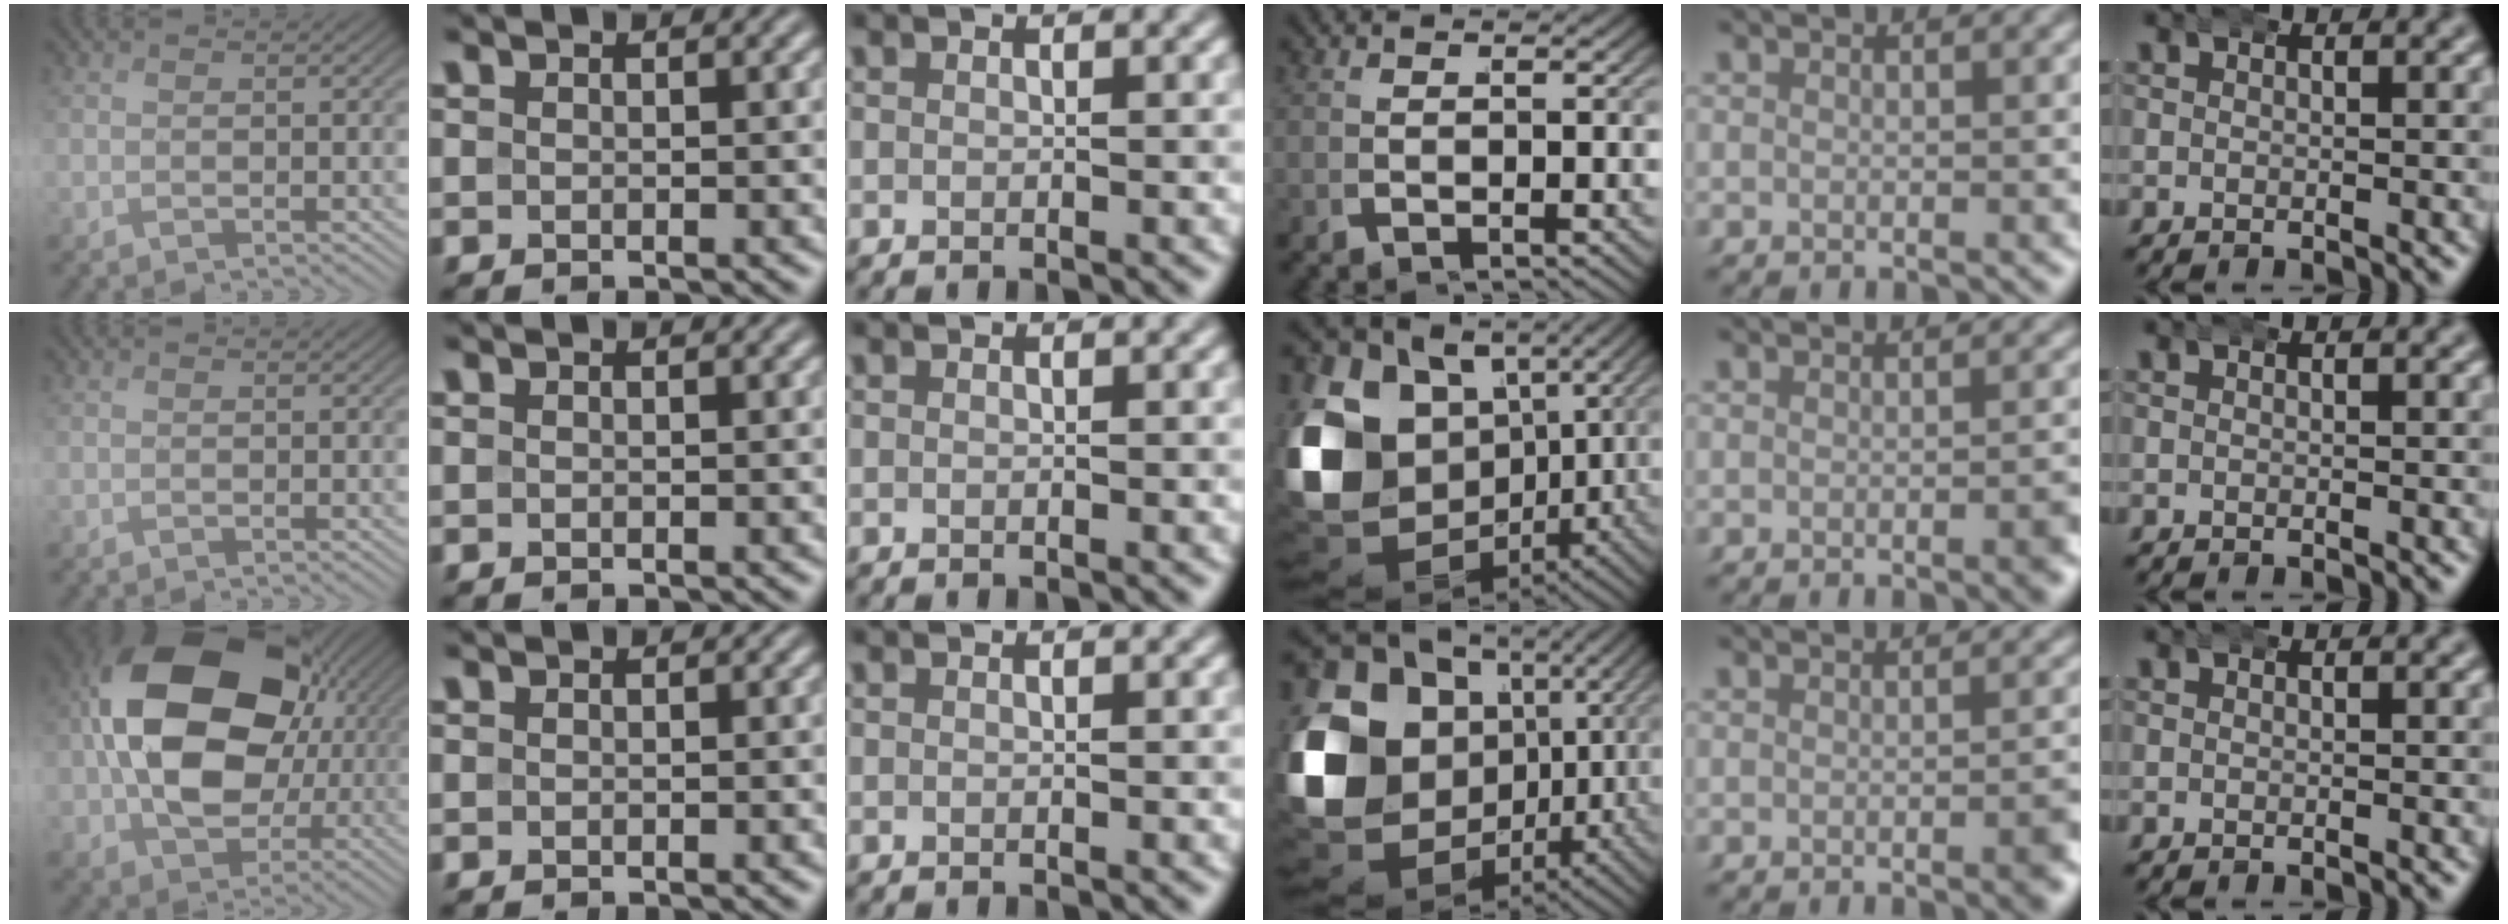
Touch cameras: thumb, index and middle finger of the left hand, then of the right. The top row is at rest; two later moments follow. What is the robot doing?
{"motion": "wrap", "object": "bandana"}